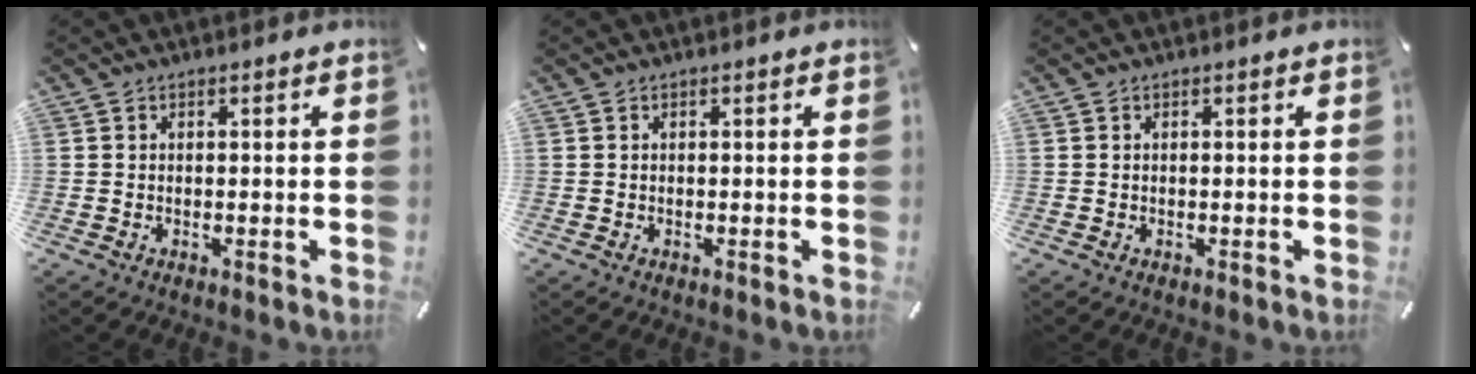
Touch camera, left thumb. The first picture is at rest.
{"total": 0.0}
{"total": 0.0}